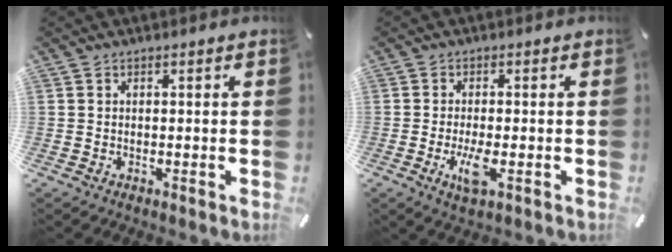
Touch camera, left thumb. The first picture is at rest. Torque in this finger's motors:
{"motor_torque": [0.04, 0.05, 0.33, 0.28, 0.01]}